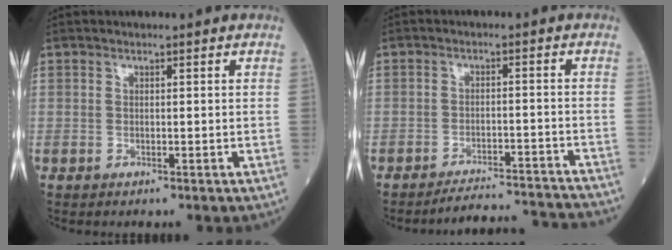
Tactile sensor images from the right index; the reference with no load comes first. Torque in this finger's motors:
{"motor_torque": [-0.65, -0.41, -0.06, 0.00]}